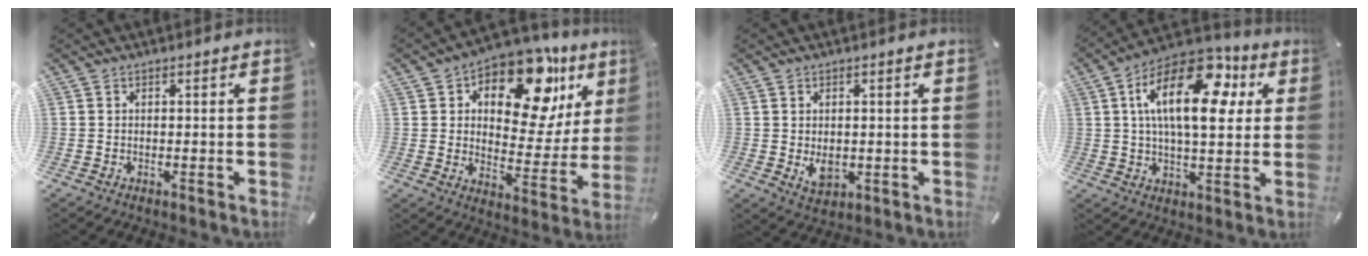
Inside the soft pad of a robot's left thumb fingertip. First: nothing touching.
{"total": 16.5, "force": [10.6, 8.5, 9.3], "torque": [-0.134, -0.079, 0.179]}
{"total": 4.1, "force": [-0.2, 3.1, 2.7], "torque": [-0.047, -0.006, -0.006]}
{"total": 21.2, "force": [6.4, 10.6, 17.2], "torque": [-0.295, -0.011, 0.100]}